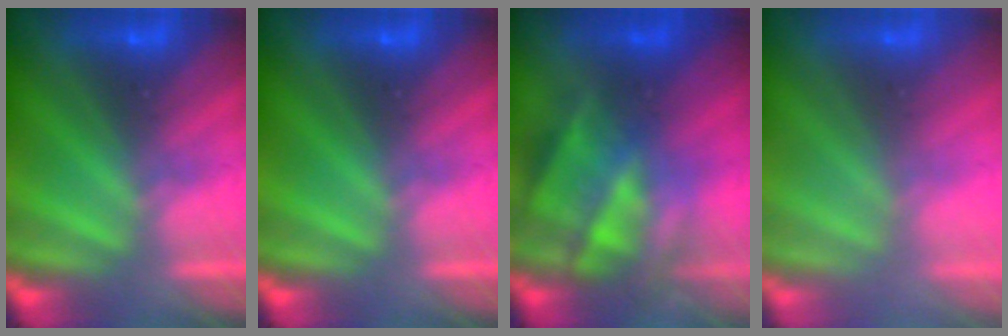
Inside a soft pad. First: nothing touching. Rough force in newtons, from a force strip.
{"total": 0.0}
{"total": 4.7}
{"total": 2.5}